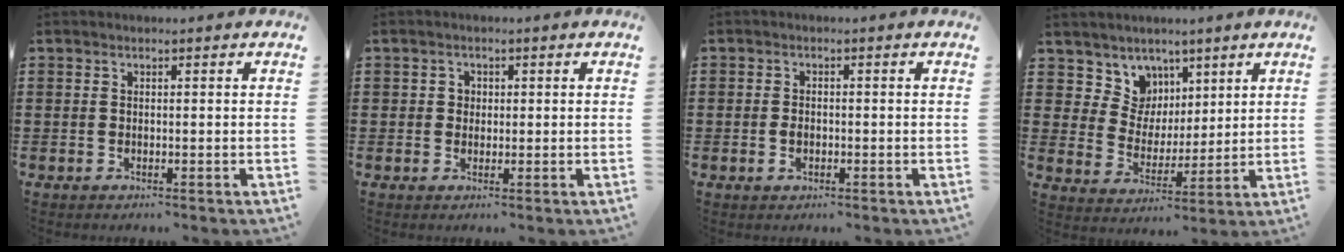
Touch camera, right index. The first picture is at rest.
{"total": 1.6, "force": [0.3, 1.5, 0.5], "torque": [-0.015, 0.008, 0.004]}
{"total": 1.6, "force": [-0.5, 1.0, 1.1], "torque": [-0.031, -0.006, -0.011]}
{"total": 6.6, "force": [3.8, 5.4, 0.4], "torque": [-0.049, -0.012, 0.074]}